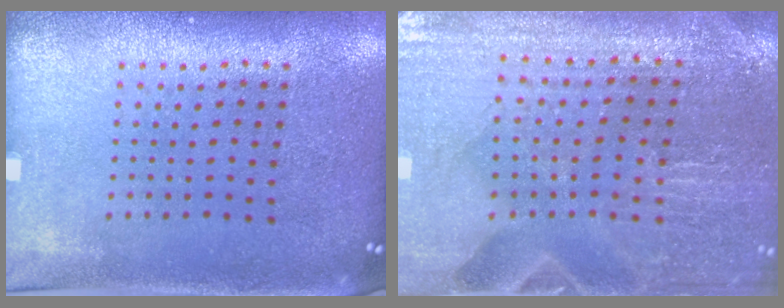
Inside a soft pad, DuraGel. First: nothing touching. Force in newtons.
{"total": 1.2, "press": 1.2, "slide": 0.0}